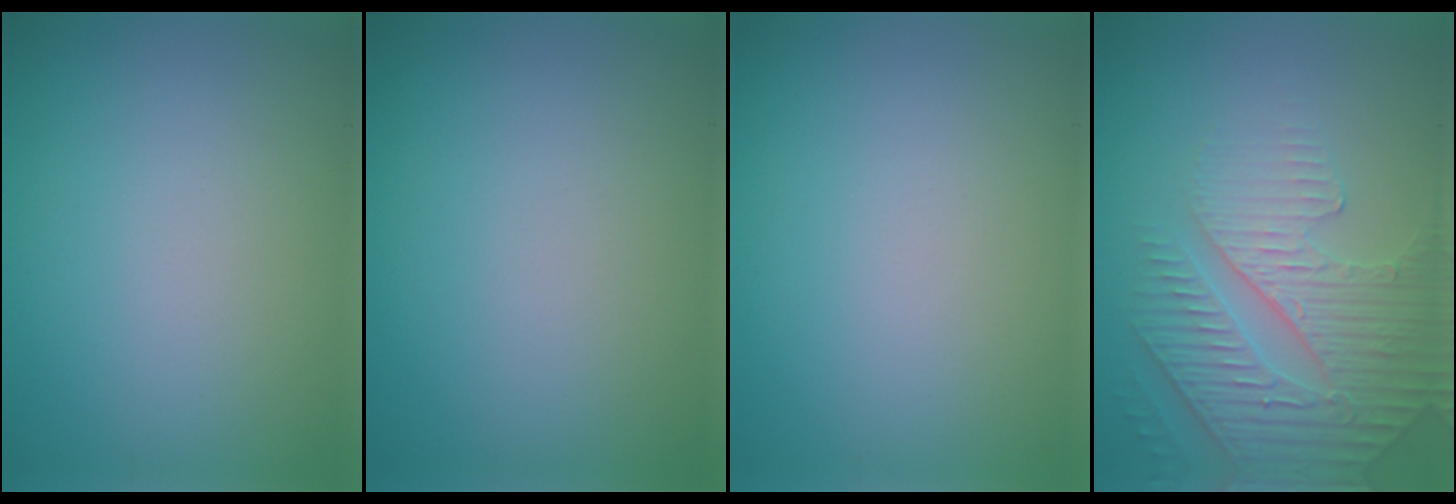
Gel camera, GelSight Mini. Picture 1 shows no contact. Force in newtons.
{"total": 0.0}
{"total": 0.0}
{"total": 4.2, "press": 4.0, "slide": 1.4}